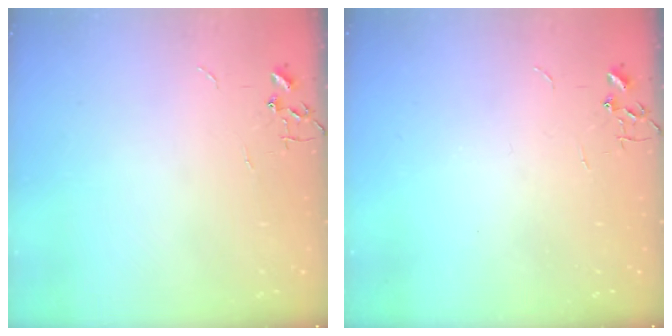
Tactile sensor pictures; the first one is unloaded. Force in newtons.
{"total": 0.0}